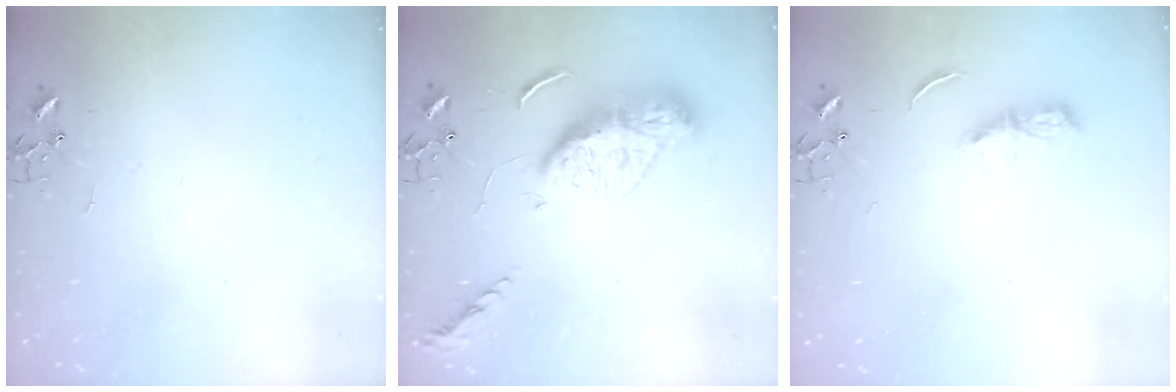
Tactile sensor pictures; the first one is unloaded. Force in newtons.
{"total": 15.4, "press": 15.3, "slide": 1.2}
{"total": 6.1, "press": 6.0, "slide": 0.7}